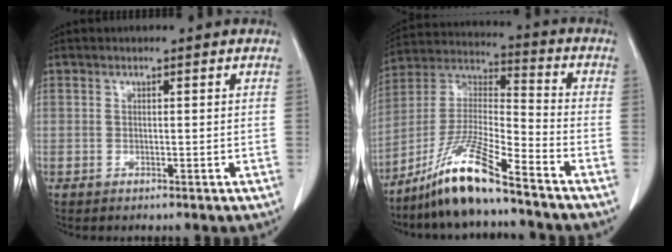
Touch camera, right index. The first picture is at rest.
{"total": 13.1, "force": [-9.7, 0.5, 8.8], "torque": [-0.182, -0.012, -0.187]}